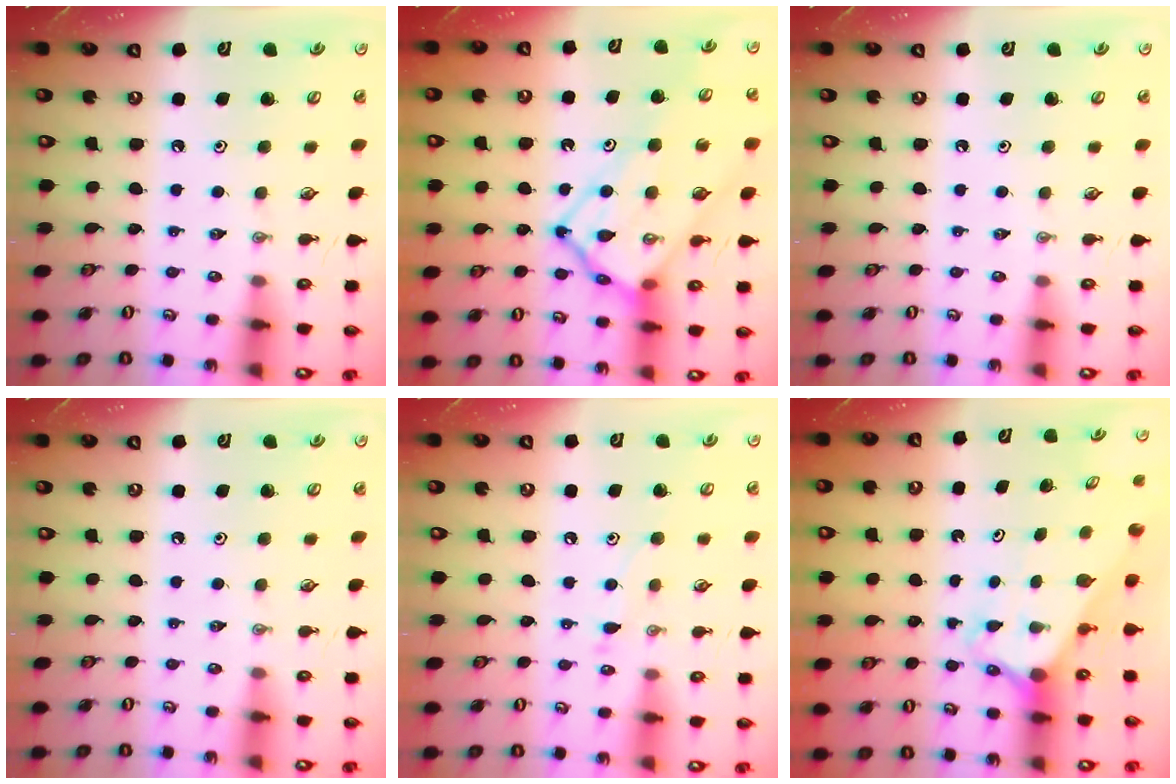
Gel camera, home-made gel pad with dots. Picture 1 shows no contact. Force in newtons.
{"total": 17.0, "press": 16.9, "slide": 1.7}
{"total": 0.0}
{"total": 0.0}
{"total": 5.8, "press": 5.8, "slide": 0.1}
{"total": 2.6, "press": 2.6, "slide": 0.2}